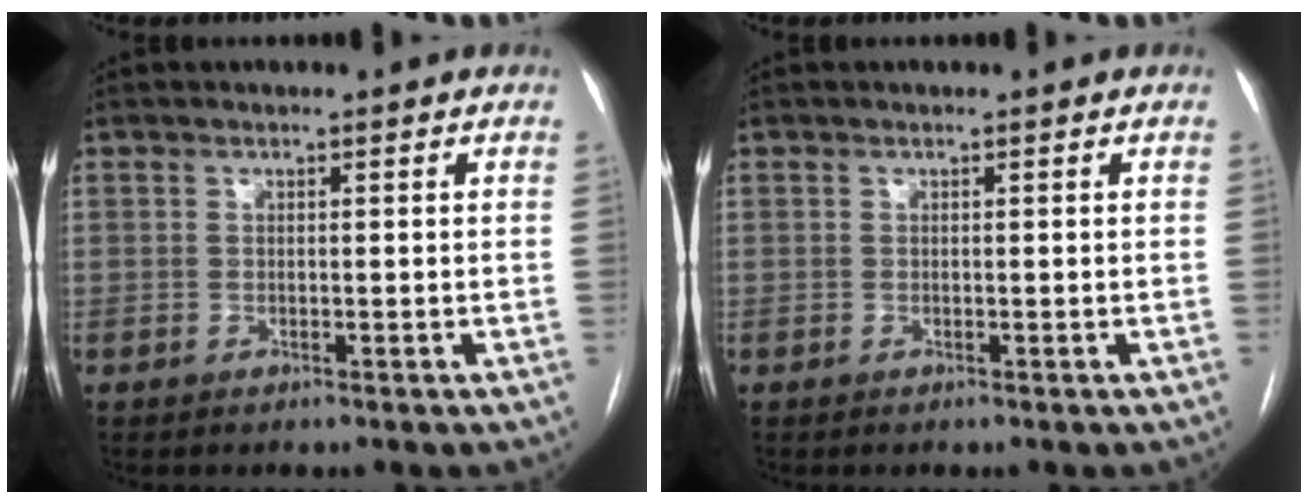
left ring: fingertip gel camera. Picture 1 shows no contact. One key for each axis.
{"total": 0.0}